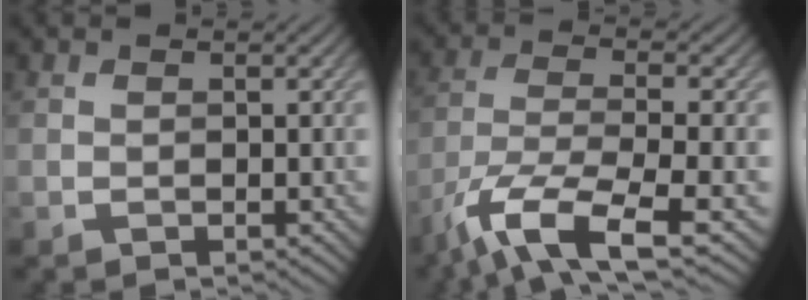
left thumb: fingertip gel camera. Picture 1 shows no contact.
{"total": 10.7, "force": [-6.3, 3.0, 8.0], "torque": [-0.164, -0.017, -0.119]}